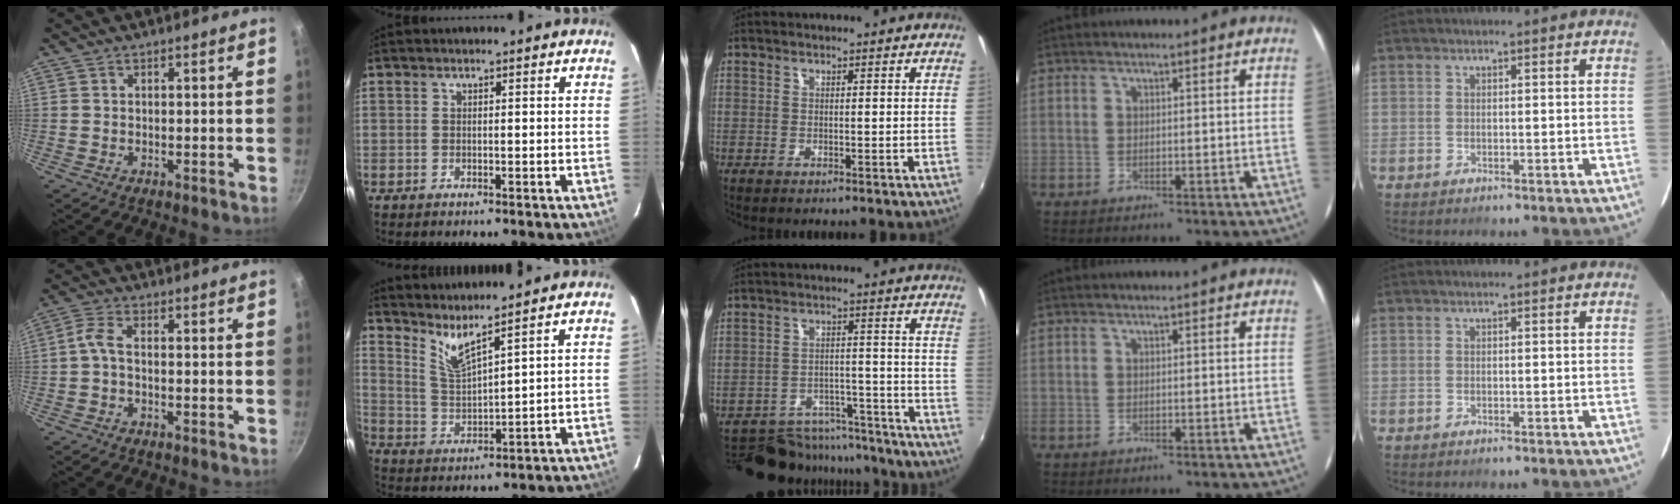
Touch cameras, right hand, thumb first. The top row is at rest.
{"thumb": {"total": 3.1, "force": [-1.0, 1.3, 2.7], "torque": [-0.069, 0.013, -0.028]}, "index": {"total": 5.8, "force": [4.9, -0.4, 3.0], "torque": [-0.063, -0.016, 0.104]}, "middle": {"total": 16.7, "force": [-15.0, 6.0, 4.2], "torque": [-0.102, 0.028, -0.205]}}